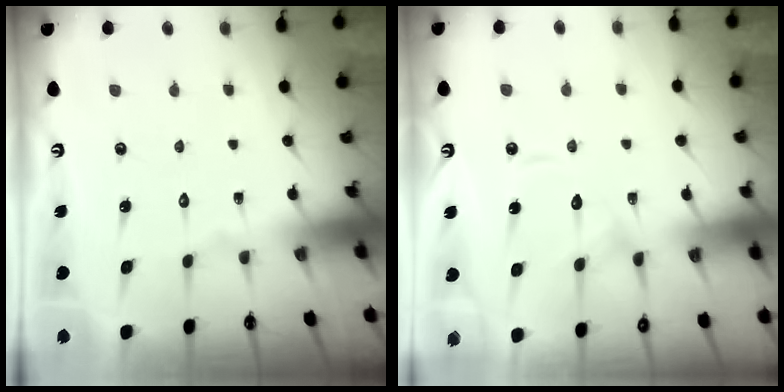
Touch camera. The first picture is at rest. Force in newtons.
{"total": 11.6, "press": 11.5, "slide": 1.1}